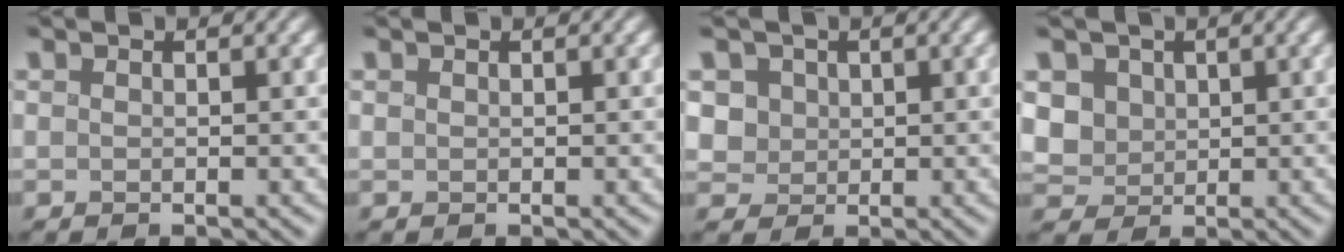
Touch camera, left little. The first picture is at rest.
{"total": 0.0}
{"total": 2.8, "force": [0.4, 2.6, 1.0], "torque": [-0.030, 0.000, 0.013]}
{"total": 4.0, "force": [0.4, 3.5, 1.8], "torque": [-0.056, 0.002, 0.008]}